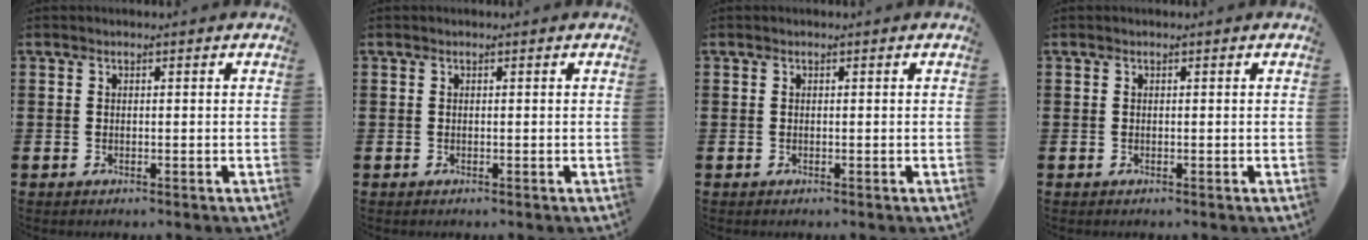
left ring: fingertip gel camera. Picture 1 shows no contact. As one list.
[{"total": 0.0}, {"total": 0.0}, {"total": 0.0}]